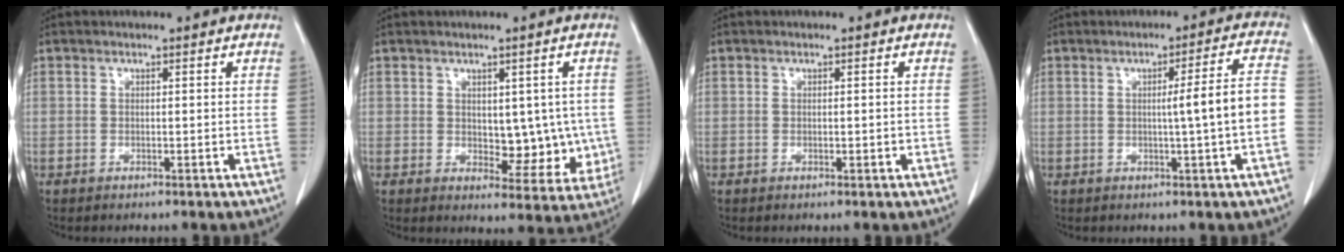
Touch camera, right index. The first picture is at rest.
{"total": 7.6, "force": [0.1, 4.3, 6.3], "torque": [-0.056, -0.001, 0.014]}
{"total": 1.0, "force": [-0.1, 0.4, 0.9], "torque": [-0.014, 0.000, 0.000]}
{"total": 7.1, "force": [-0.9, -0.9, 7.0], "torque": [-0.095, 0.013, -0.012]}